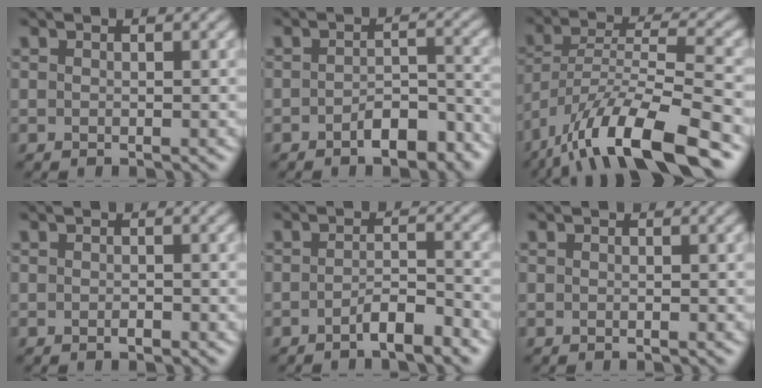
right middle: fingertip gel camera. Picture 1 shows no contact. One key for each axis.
{"total": 4.1, "fx": -2.4, "fy": 1.7, "fz": 2.8, "tx": -0.040, "ty": 0.007, "tz": -0.037}
{"total": 12.3, "fx": -8.4, "fy": 3.3, "fz": 8.4, "tx": -0.151, "ty": -0.001, "tz": -0.157}
{"total": 0.6, "fx": -0.3, "fy": 0.2, "fz": 0.4, "tx": -0.009, "ty": 0.000, "tz": -0.005}
{"total": 3.0, "fx": -1.9, "fy": 0.7, "fz": 2.2, "tx": -0.037, "ty": 0.007, "tz": -0.036}
{"total": 0.0}